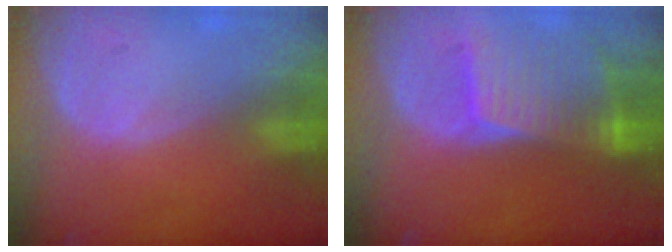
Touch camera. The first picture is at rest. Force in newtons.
{"total": 9.0, "press": 8.0, "slide": 4.1}